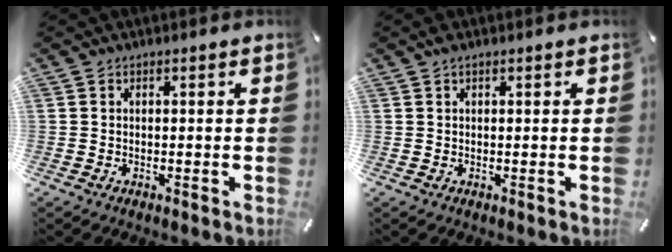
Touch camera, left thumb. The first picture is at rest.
{"total": 1.1, "force": [0.8, 0.4, 0.6], "torque": [-0.012, 0.002, 0.014]}